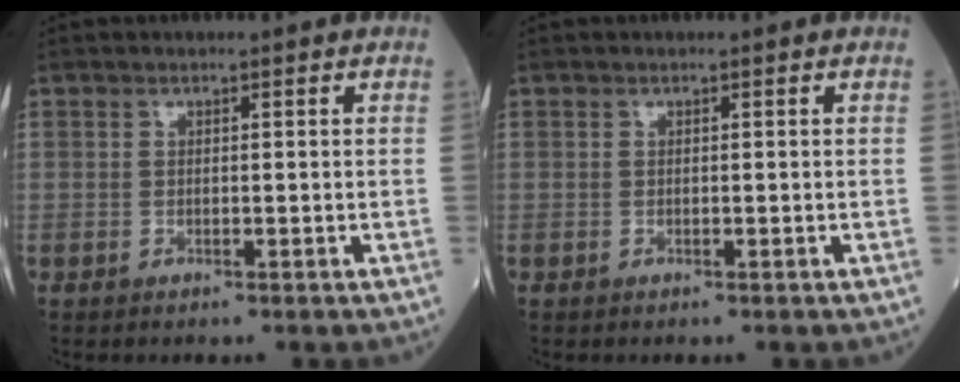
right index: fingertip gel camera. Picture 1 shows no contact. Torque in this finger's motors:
{"motor_torque": [0.05, 0.00, 0.00, 0.00]}